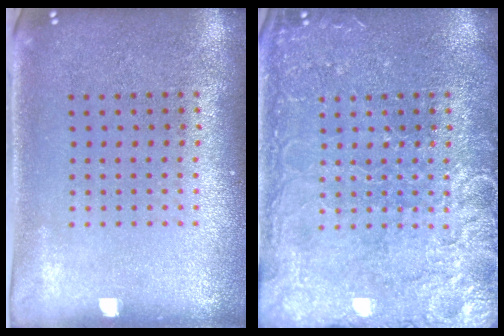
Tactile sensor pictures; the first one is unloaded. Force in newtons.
{"total": 5.0, "press": 5.0, "slide": 0.6}